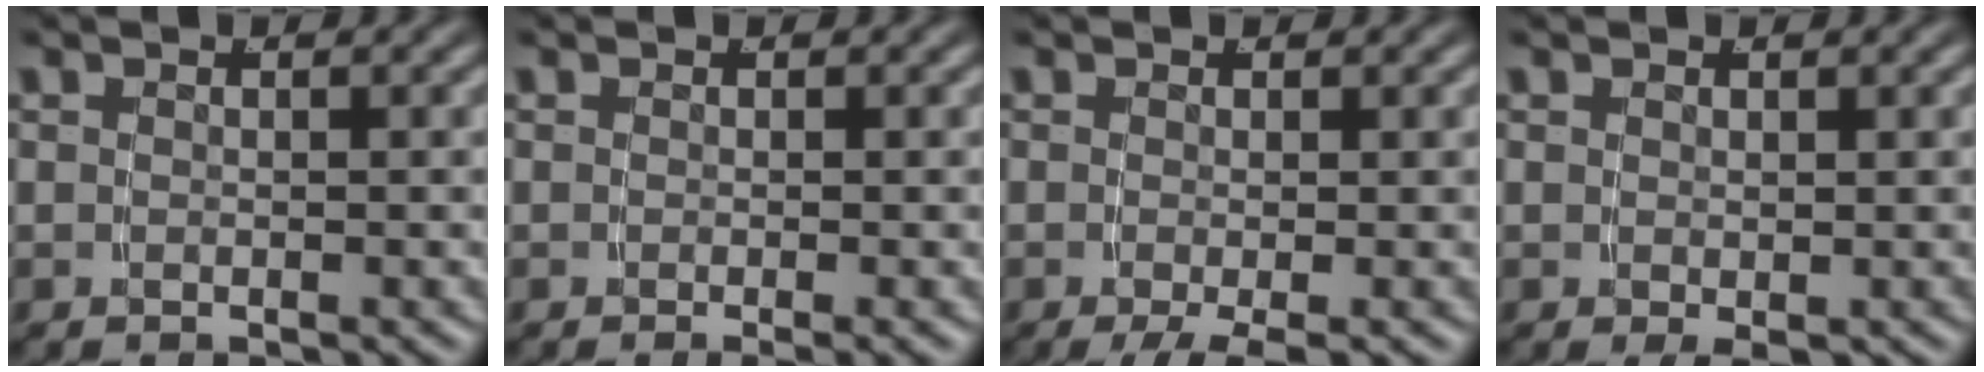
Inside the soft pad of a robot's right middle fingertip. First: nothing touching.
{"total": 1.1, "force": [-0.7, -0.1, 0.8], "torque": [-0.005, 0.000, -0.012]}
{"total": 4.2, "force": [-2.9, 1.4, 2.7], "torque": [-0.036, -0.015, -0.034]}
{"total": 1.8, "force": [-0.7, 0.9, 1.3], "torque": [-0.020, -0.013, -0.001]}